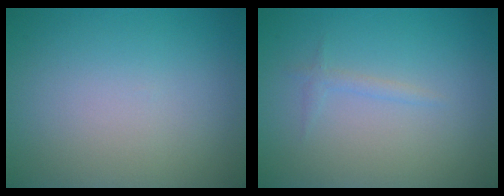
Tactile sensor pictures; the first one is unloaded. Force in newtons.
{"total": 0.8, "press": 0.8, "slide": 0.1}